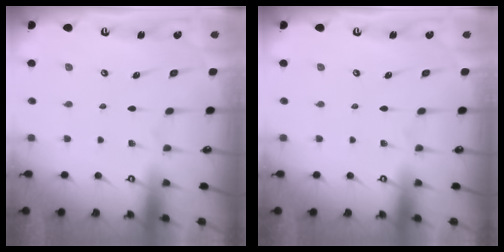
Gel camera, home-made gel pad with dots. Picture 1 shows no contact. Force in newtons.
{"total": 0.0}